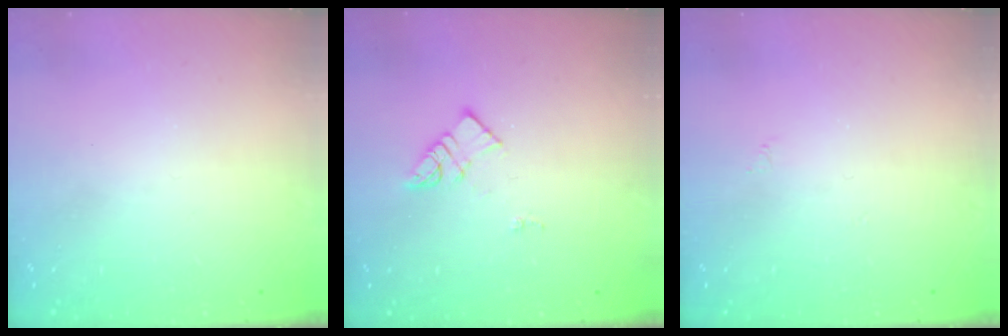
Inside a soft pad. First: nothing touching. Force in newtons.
{"total": 6.2, "press": 6.2, "slide": 0.2}
{"total": 3.4, "press": 3.3, "slide": 0.5}